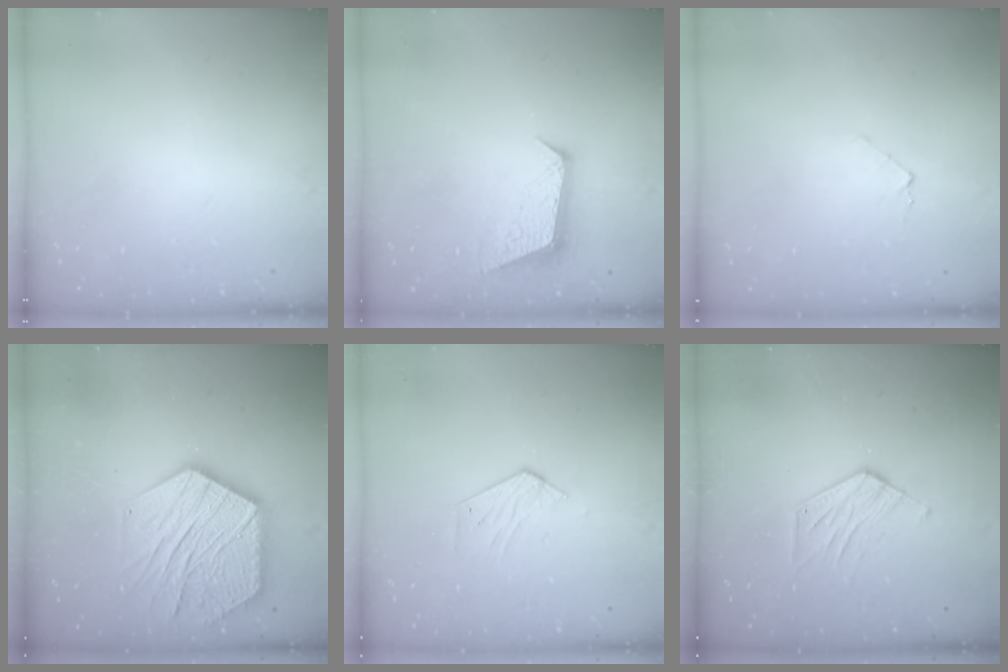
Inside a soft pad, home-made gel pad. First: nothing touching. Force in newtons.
{"total": 10.4, "press": 10.4, "slide": 0.8}
{"total": 3.9, "press": 3.8, "slide": 0.3}
{"total": 21.4, "press": 21.4, "slide": 1.7}
{"total": 4.7, "press": 4.7, "slide": 0.4}
{"total": 6.4, "press": 6.4, "slide": 0.4}